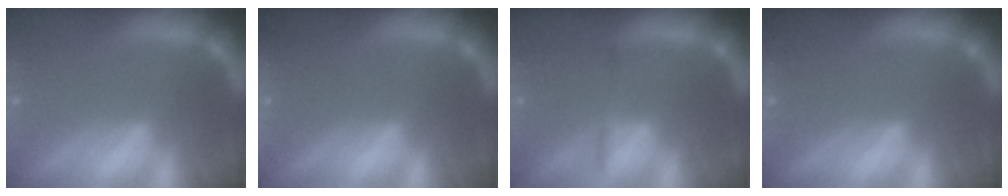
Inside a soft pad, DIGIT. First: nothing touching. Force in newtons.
{"total": 2.4}
{"total": 1.4}
{"total": 0.9}